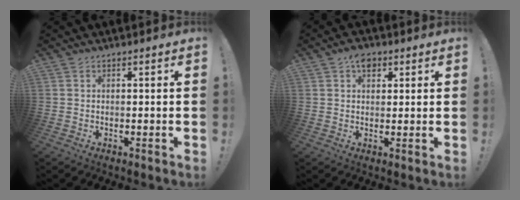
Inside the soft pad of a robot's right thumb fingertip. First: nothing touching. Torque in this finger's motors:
{"motor_torque": [0.21, 1.07, 0.14, -0.14, 0.00]}